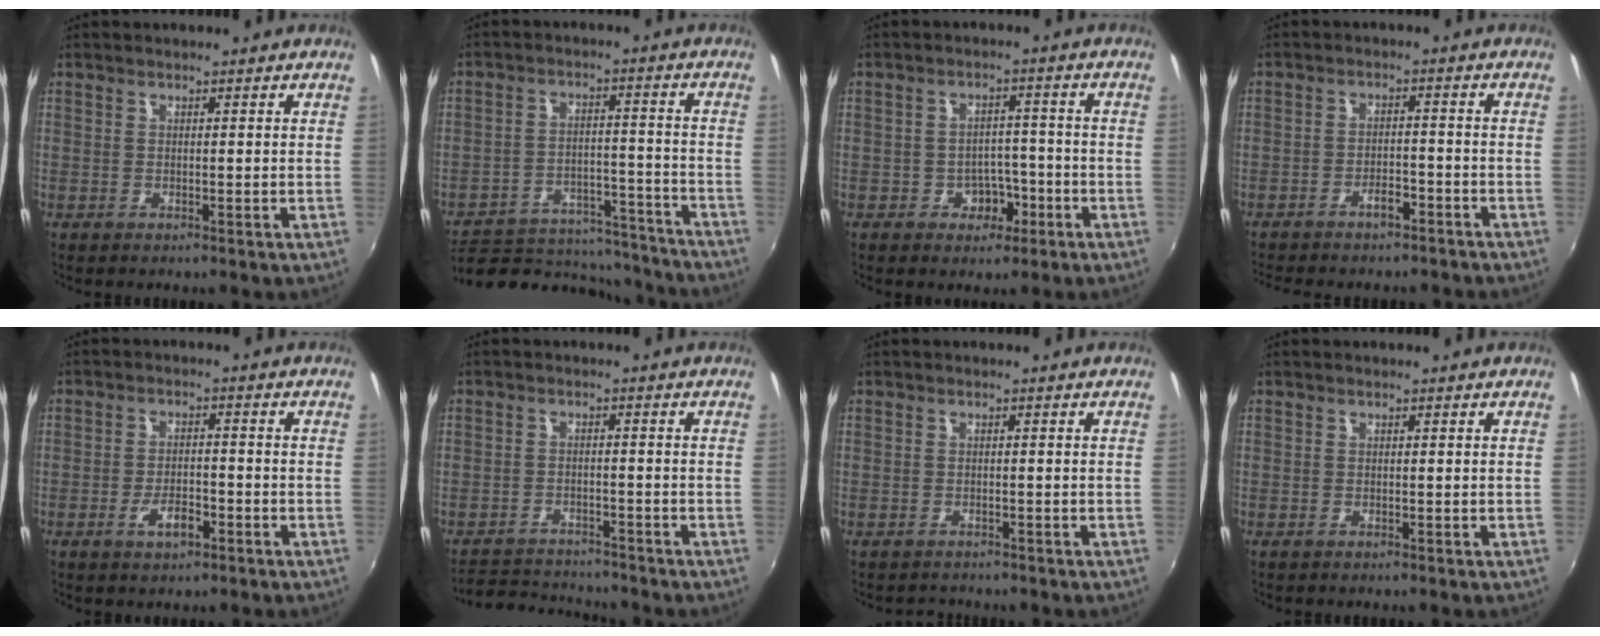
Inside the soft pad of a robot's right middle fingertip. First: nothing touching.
{"total": 17.4, "force": [-14.8, 7.8, 4.9], "torque": [-0.105, 0.034, -0.182]}
{"total": 4.6, "force": [-2.3, 3.5, 1.9], "torque": [-0.036, 0.013, -0.024]}
{"total": 6.4, "force": [-5.4, 2.2, 2.6], "torque": [-0.062, 0.004, -0.074]}
{"total": 4.4, "force": [-2.4, 1.9, 3.2], "torque": [-0.065, 0.000, -0.037]}
{"total": 7.5, "force": [-7.1, 2.4, 1.0], "torque": [-0.041, 0.021, -0.112]}
{"total": 1.5, "force": [-1.4, 0.7, -0.1], "torque": [-0.002, 0.001, -0.019]}
{"total": 0.0}